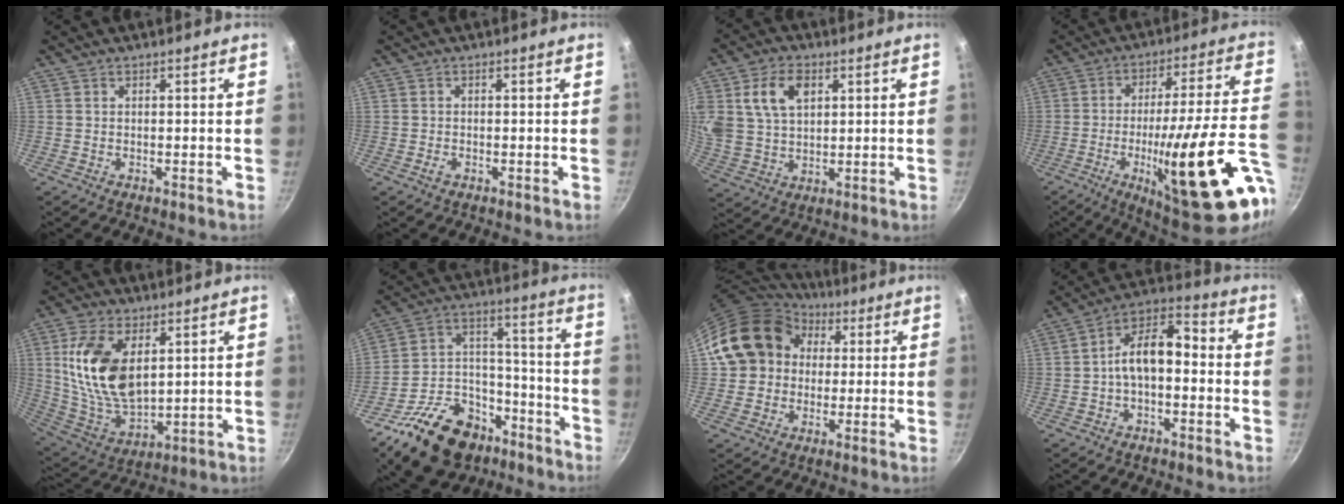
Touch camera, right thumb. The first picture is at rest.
{"total": 1.2, "force": [-0.6, 0.8, 0.6], "torque": [-0.013, 0.002, -0.013]}
{"total": 11.5, "force": [4.0, 7.5, 7.7], "torque": [-0.129, -0.005, 0.078]}
{"total": 29.4, "force": [-9.5, 6.1, 27.1], "torque": [-0.361, 0.011, -0.131]}
{"total": 17.4, "force": [4.6, 9.9, 13.5], "torque": [-0.243, -0.028, 0.101]}
{"total": 23.0, "force": [-14.2, 13.9, 11.6], "torque": [-0.158, 0.100, -0.228]}
{"total": 15.6, "force": [3.4, 13.5, 7.2], "torque": [-0.103, 0.029, 0.052]}
{"total": 10.6, "force": [-1.3, 6.0, 8.6], "torque": [-0.127, 0.052, -0.035]}